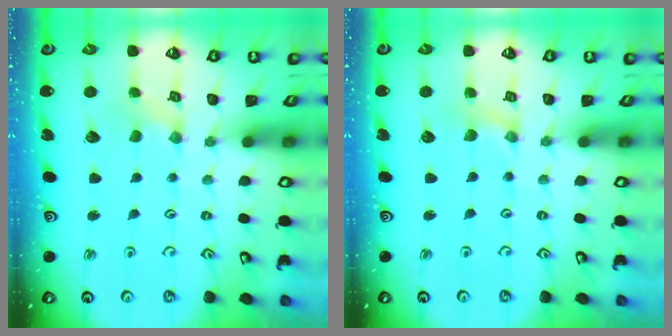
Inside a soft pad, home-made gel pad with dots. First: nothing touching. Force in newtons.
{"total": 1.2, "press": 1.2, "slide": 0.1}